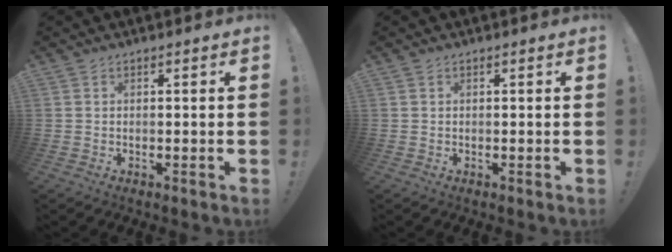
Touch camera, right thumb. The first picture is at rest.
{"total": 0.0}